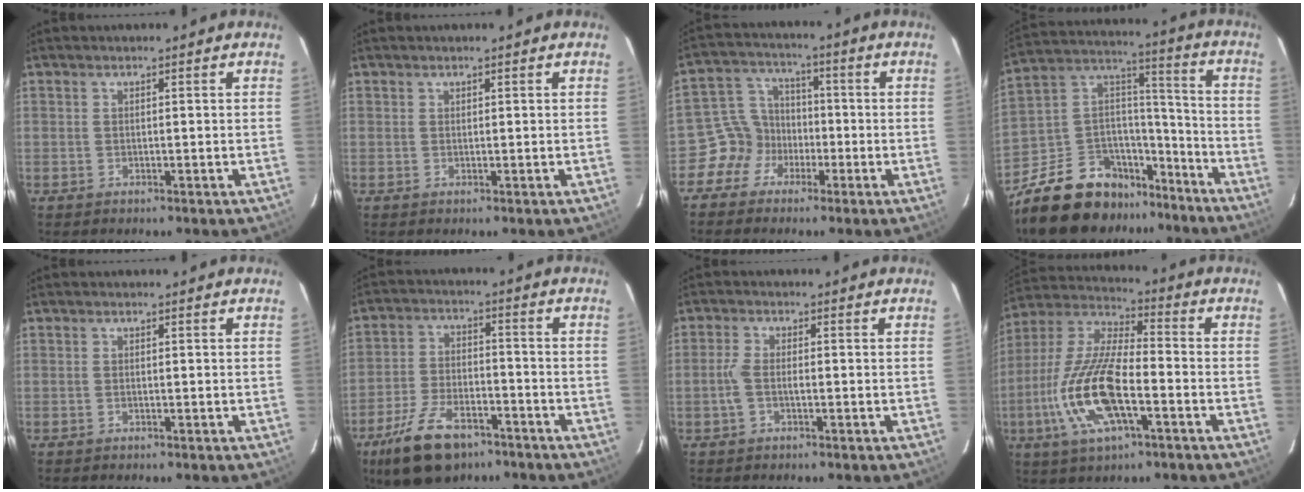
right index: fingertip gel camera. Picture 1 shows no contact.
{"total": 0.0}
{"total": 7.1, "force": [-3.5, 6.2, 0.4], "torque": [-0.013, 0.036, -0.073]}
{"total": 19.5, "force": [-14.2, 11.1, 7.4], "torque": [-0.177, 0.065, -0.219]}
{"total": 0.0}
{"total": 13.4, "force": [-8.8, 6.5, 7.8], "torque": [-0.174, -0.010, -0.154]}
{"total": 3.1, "force": [-0.8, 1.1, 2.7], "torque": [-0.065, 0.006, -0.016]}
{"total": 17.5, "force": [-5.9, 5.7, 15.4], "torque": [-0.326, -0.010, -0.117]}